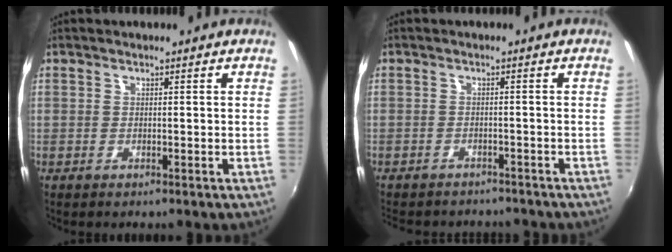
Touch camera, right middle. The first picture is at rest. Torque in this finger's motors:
{"motor_torque": [1.21, -0.93, 0.51, 0.21]}